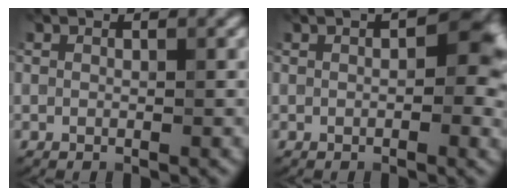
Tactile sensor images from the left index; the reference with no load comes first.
{"total": 6.4, "force": [1.1, 3.2, 5.4], "torque": [-0.058, 0.015, 0.010]}